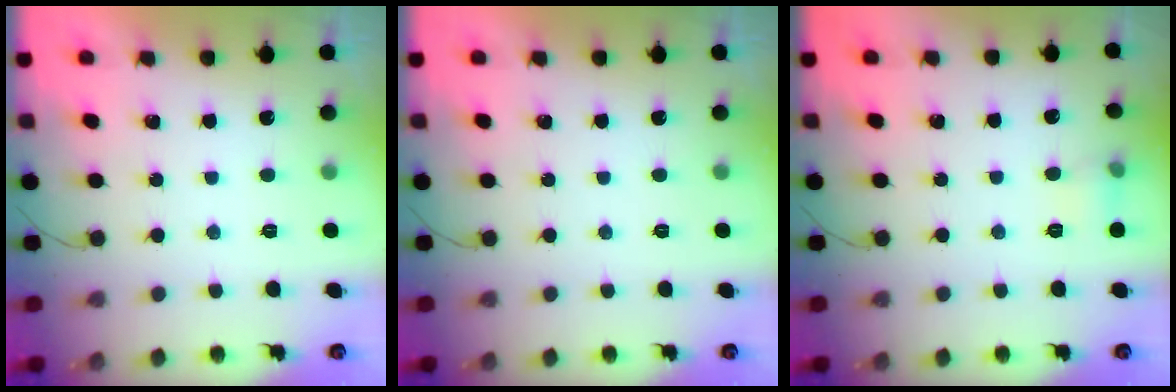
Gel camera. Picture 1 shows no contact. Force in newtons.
{"total": 0.0}
{"total": 5.1, "press": 4.9, "slide": 1.4}